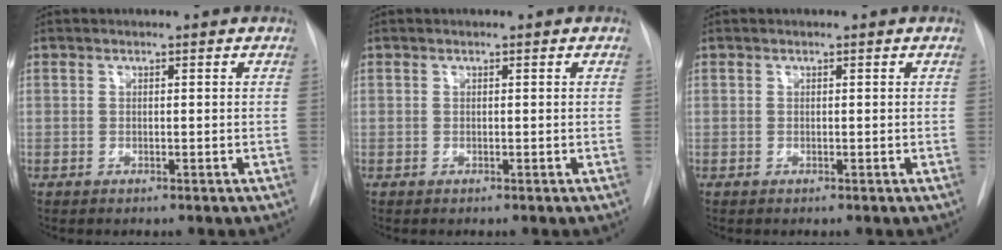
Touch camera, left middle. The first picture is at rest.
{"total": 0.0}
{"total": 0.0}